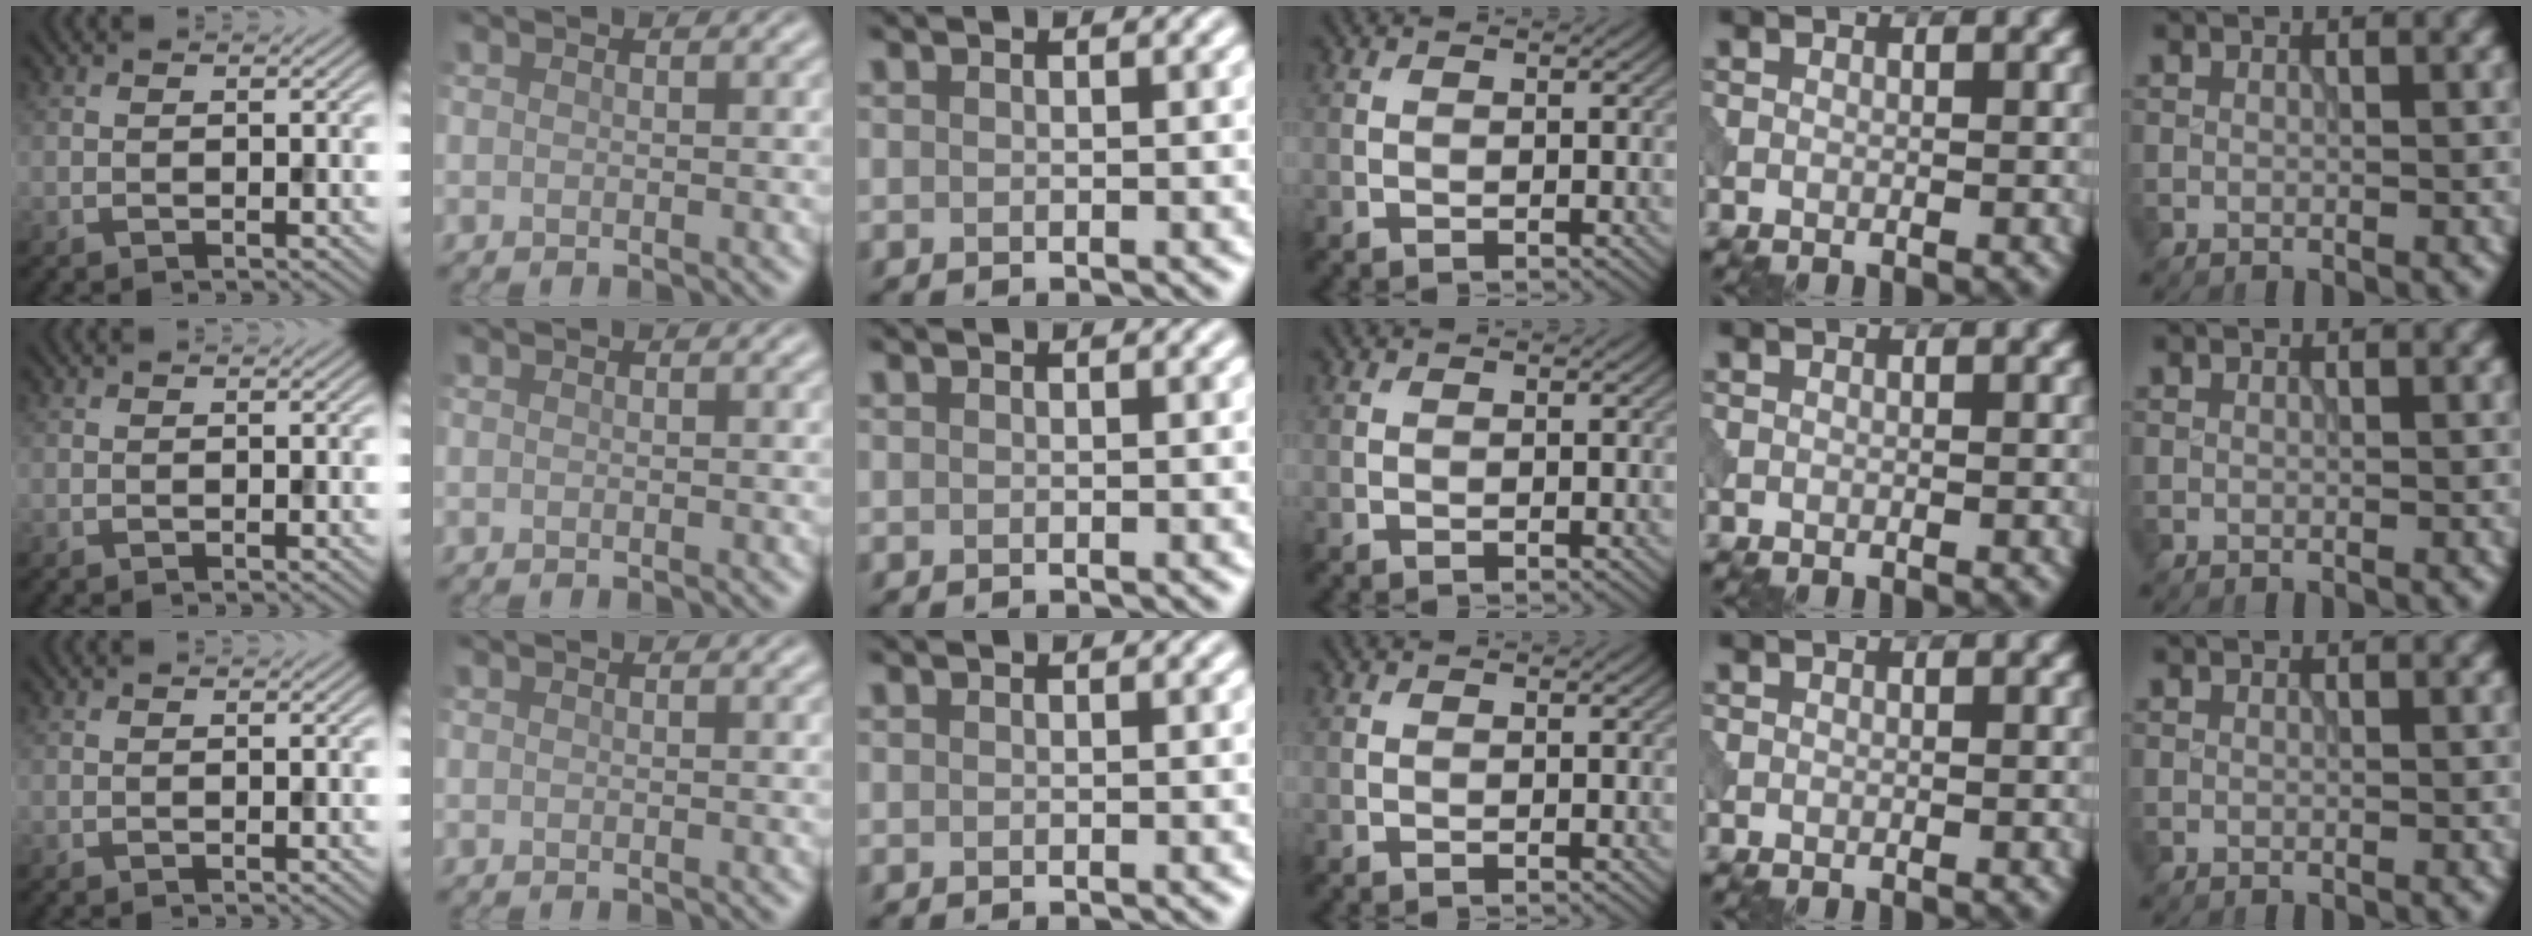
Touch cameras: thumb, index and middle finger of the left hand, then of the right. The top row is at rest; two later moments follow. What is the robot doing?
{"motion": "pour", "object": "beaker"}